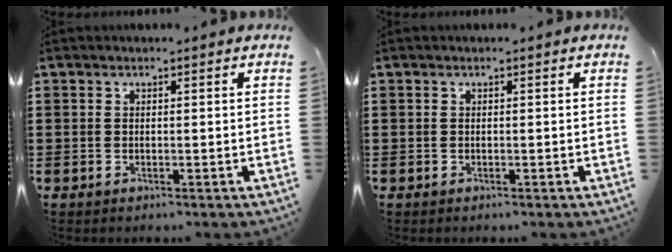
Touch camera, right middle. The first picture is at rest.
{"total": 0.0}